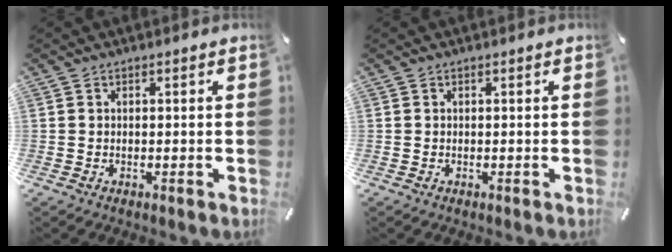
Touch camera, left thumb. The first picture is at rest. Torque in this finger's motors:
{"motor_torque": [-0.22, -0.17, 0.00, 0.11, -0.01]}